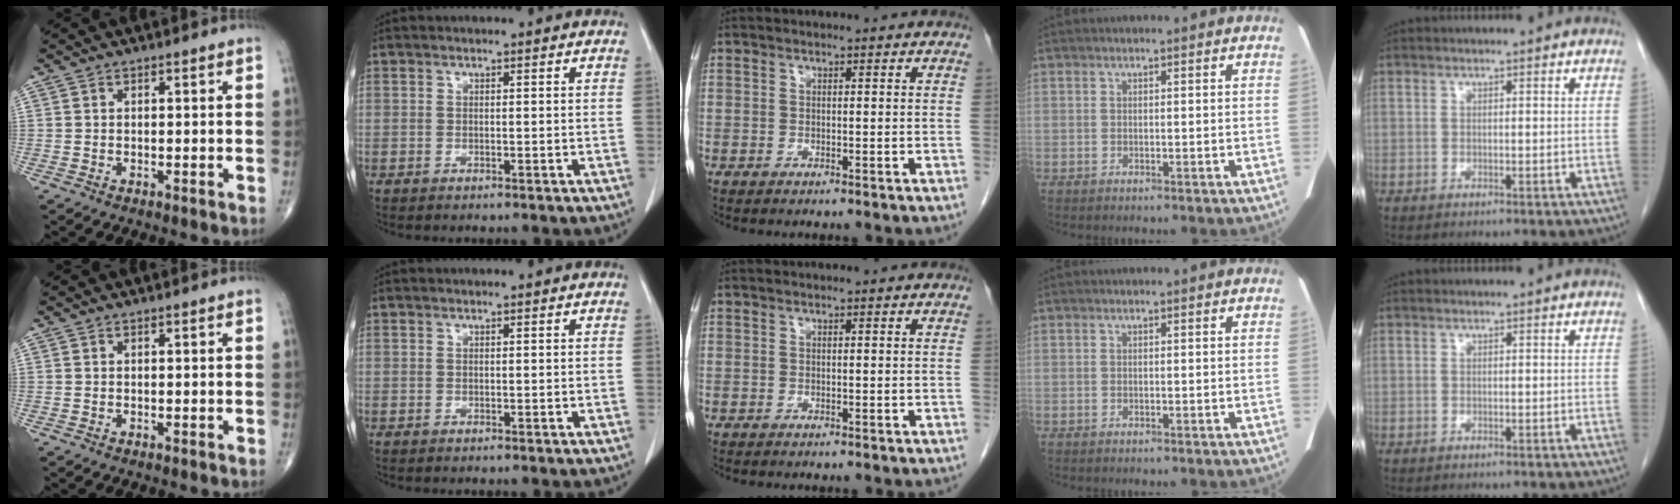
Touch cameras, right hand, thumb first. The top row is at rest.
{}